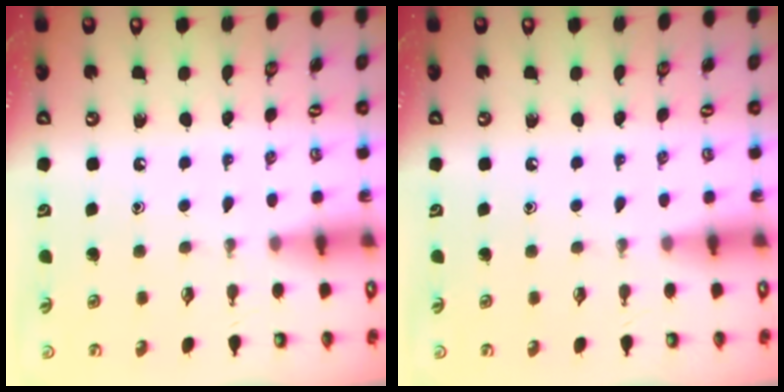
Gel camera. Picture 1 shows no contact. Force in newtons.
{"total": 0.0}